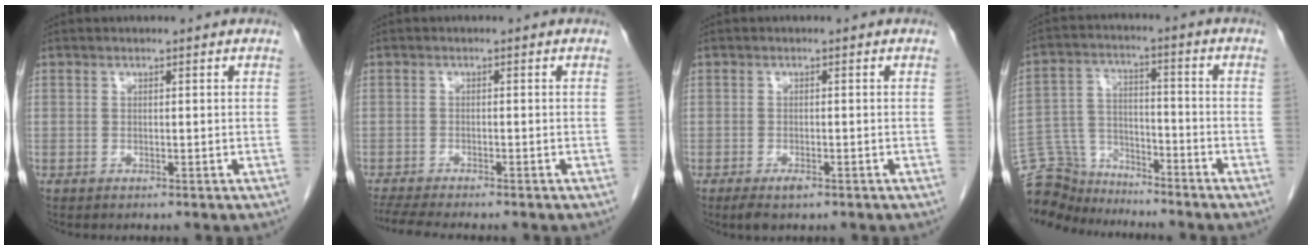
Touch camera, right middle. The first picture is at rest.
{"total": 7.0, "force": [-6.1, 0.6, 3.3], "torque": [-0.057, -0.015, -0.097]}
{"total": 2.5, "force": [-1.5, 0.8, 1.8], "torque": [-0.034, -0.004, -0.023]}
{"total": 11.0, "force": [-10.6, 3.0, 0.2], "torque": [-0.011, 0.034, -0.193]}